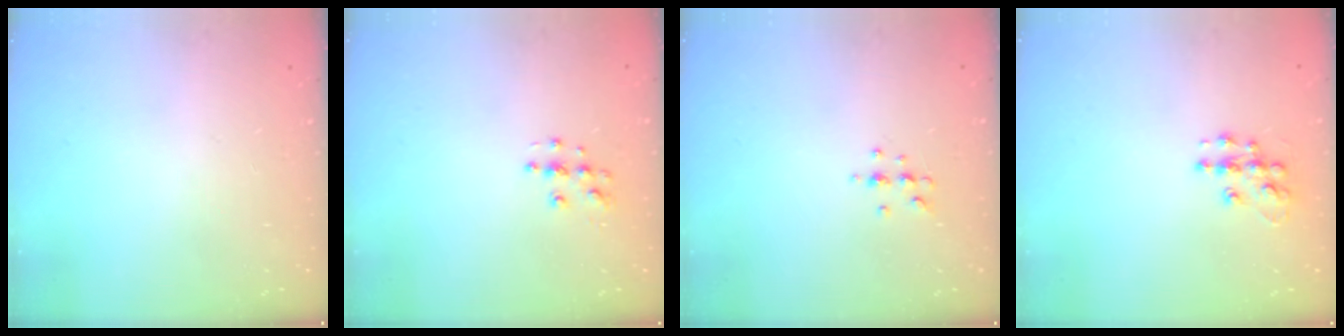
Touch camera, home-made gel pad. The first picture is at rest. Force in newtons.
{"total": 4.8, "press": 4.8, "slide": 0.3}
{"total": 5.6, "press": 5.4, "slide": 1.5}
{"total": 9.4, "press": 9.4, "slide": 0.5}